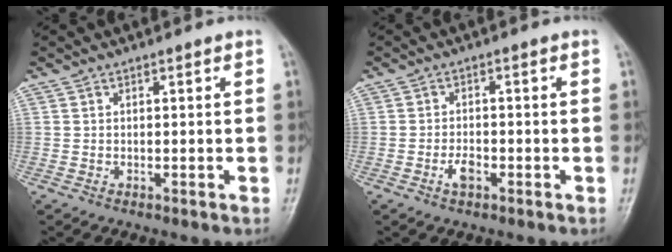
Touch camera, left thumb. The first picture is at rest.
{"total": 2.8, "force": [-1.4, 1.4, 2.0], "torque": [-0.035, 0.008, -0.027]}